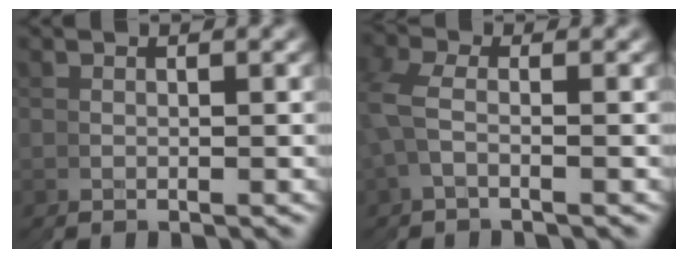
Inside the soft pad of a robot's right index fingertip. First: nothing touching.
{"total": 3.6, "force": [1.7, 3.2, 0.3], "torque": [-0.035, 0.011, 0.017]}